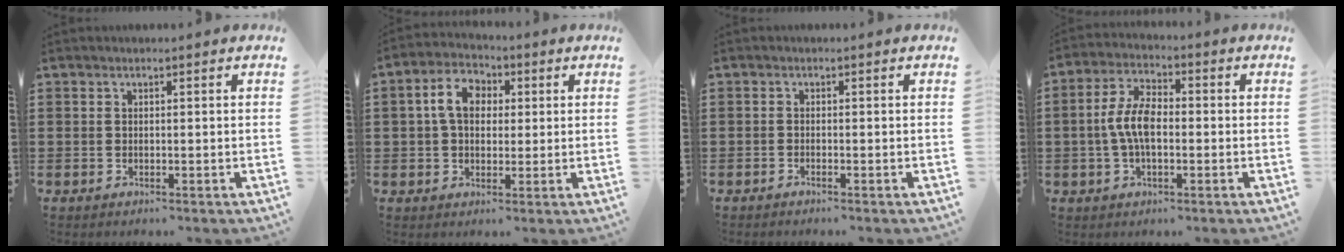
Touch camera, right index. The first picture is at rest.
{"total": 6.7, "force": [1.3, 4.7, 4.6], "torque": [-0.102, 0.021, 0.021]}
{"total": 0.7, "force": [-0.7, -0.1, 0.2], "torque": [-0.005, -0.004, -0.013]}
{"total": 6.7, "force": [-0.7, 3.2, 5.8], "torque": [-0.133, 0.000, -0.019]}